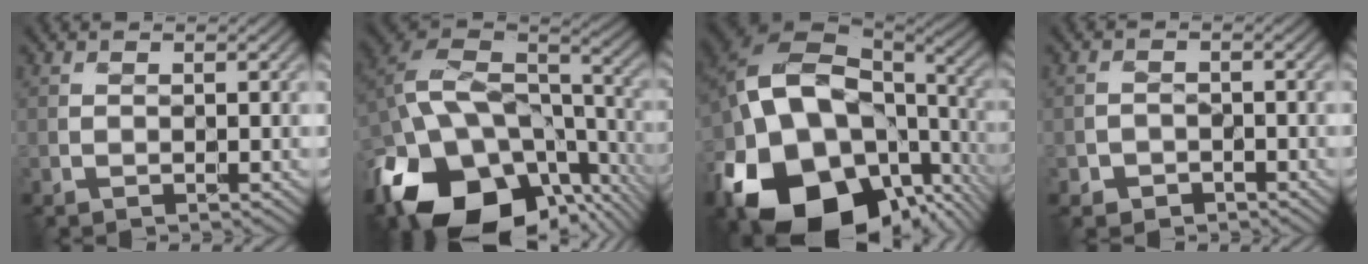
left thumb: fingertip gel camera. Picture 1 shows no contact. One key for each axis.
{"total": 20.1, "fx": -9.5, "fy": 13.1, "fz": 11.8, "tx": -0.267, "ty": -0.039, "tz": -0.133}
{"total": 21.5, "fx": -7.6, "fy": 15.2, "fz": 13.2, "tx": -0.303, "ty": -0.051, "tz": -0.100}
{"total": 2.0, "fx": -1.3, "fy": 1.5, "fz": 0.3, "tx": 0.000, "ty": 0.000, "tz": -0.025}